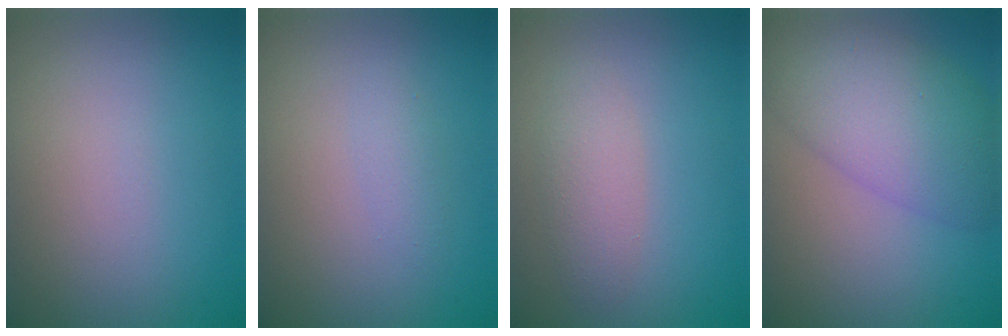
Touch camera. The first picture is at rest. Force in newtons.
{"total": 1.1, "press": 1.1, "slide": 0.1}
{"total": 2.3, "press": 2.3, "slide": 0.2}
{"total": 7.2, "press": 7.2, "slide": 0.3}